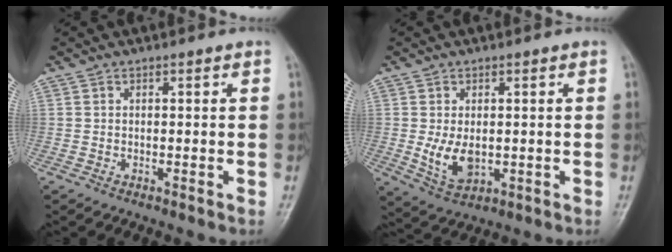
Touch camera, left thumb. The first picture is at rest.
{"total": 6.2, "force": [-0.3, 3.9, 4.8], "torque": [-0.081, -0.015, 0.007]}